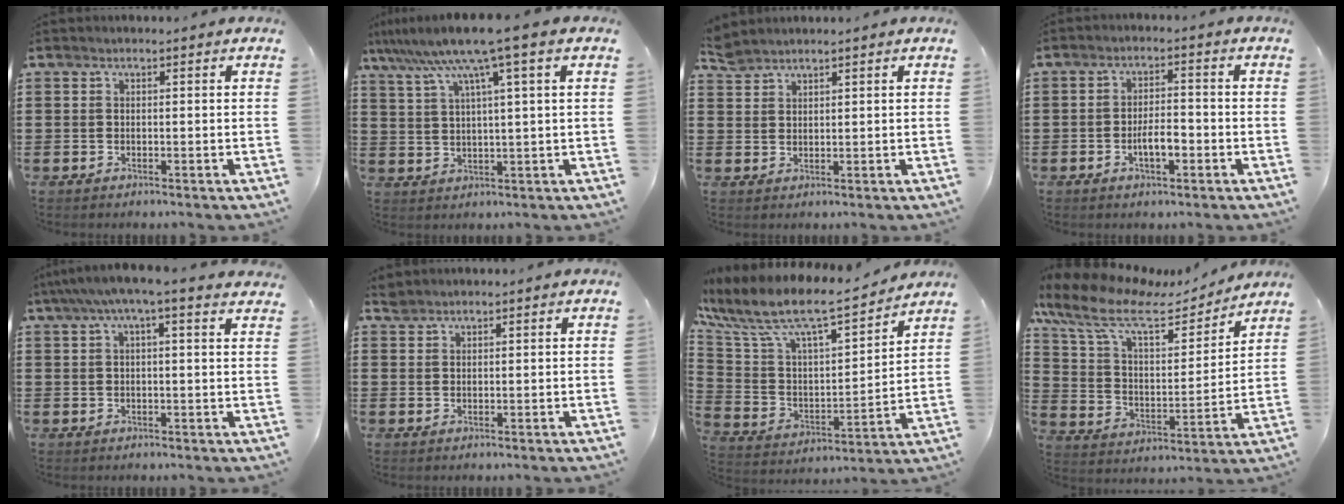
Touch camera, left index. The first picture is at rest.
{"total": 8.6, "force": [5.3, -0.2, 6.7], "torque": [-0.146, -0.019, 0.089]}
{"total": 2.4, "force": [2.4, 0.4, 0.1], "torque": [-0.009, -0.001, 0.048]}
{"total": 4.3, "force": [-1.3, 1.5, 3.8], "torque": [-0.073, 0.004, -0.026]}
{"total": 3.8, "force": [2.5, 0.0, 2.8], "torque": [-0.062, -0.001, 0.041]}
{"total": 1.4, "force": [1.4, 0.4, 0.1], "torque": [-0.006, 0.000, 0.027]}
{"total": 9.3, "force": [7.1, 2.6, 5.5], "torque": [-0.136, -0.048, 0.117]}
{"total": 12.1, "force": [8.8, 4.3, 7.1], "torque": [-0.178, -0.037, 0.148]}